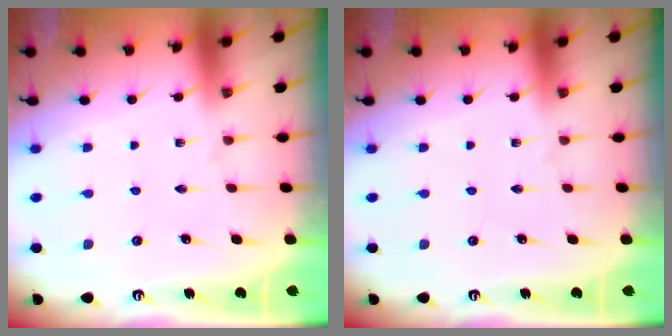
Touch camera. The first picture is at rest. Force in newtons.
{"total": 0.0}